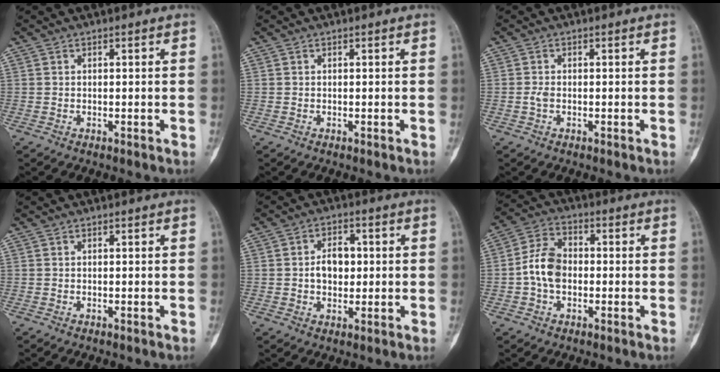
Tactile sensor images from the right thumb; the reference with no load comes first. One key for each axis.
{"total": 0.0}
{"total": 1.2, "fx": -0.3, "fy": 0.7, "fz": 1.0, "tx": -0.024, "ty": -0.001, "tz": -0.006}
{"total": 0.0}
{"total": 6.0, "fx": 0.3, "fy": 4.2, "fz": 4.3, "tx": -0.045, "ty": 0.008, "tz": 0.003}
{"total": 8.1, "fx": -0.9, "fy": 5.7, "fz": 5.8, "tx": -0.100, "ty": 0.023, "tz": -0.027}